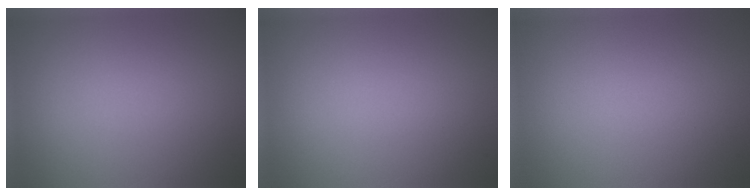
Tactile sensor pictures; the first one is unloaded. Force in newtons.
{"total": 0.0}
{"total": 0.0}